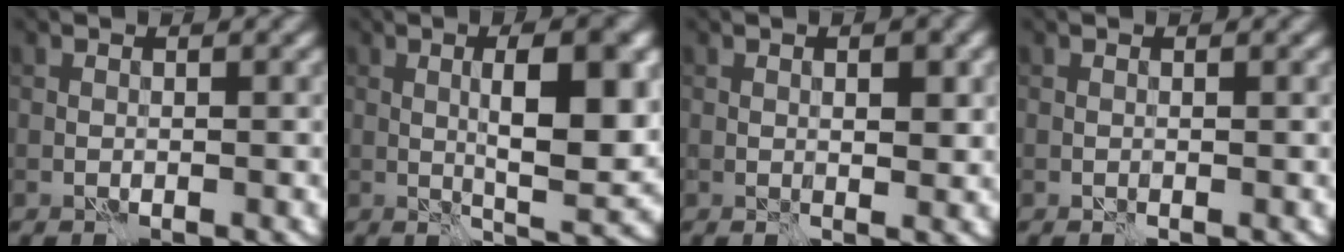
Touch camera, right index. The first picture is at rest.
{"total": 7.8, "force": [0.9, 2.0, 7.5], "torque": [-0.111, 0.000, 0.016]}
{"total": 2.5, "force": [0.5, 0.9, 2.2], "torque": [-0.030, -0.002, 0.009]}
{"total": 0.0}